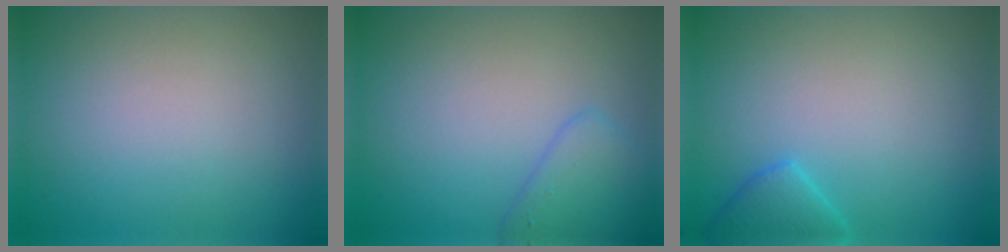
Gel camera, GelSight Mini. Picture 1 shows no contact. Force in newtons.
{"total": 1.8, "press": 1.8, "slide": 0.1}
{"total": 2.3, "press": 2.3, "slide": 0.2}